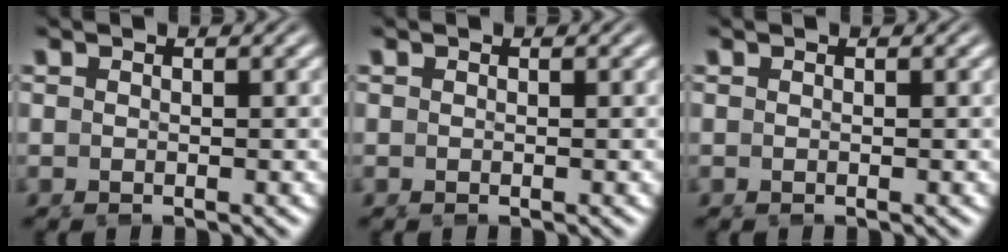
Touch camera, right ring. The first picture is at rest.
{"total": 0.0}
{"total": 0.0}